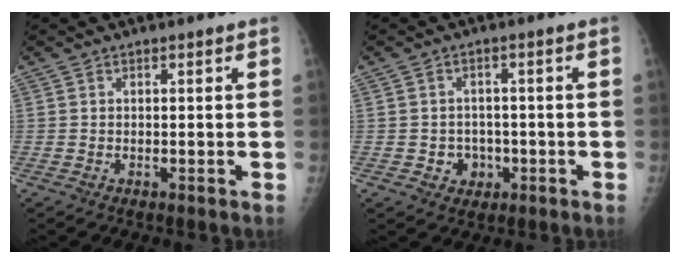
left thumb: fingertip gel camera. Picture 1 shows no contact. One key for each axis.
{"total": 4.0, "fx": -1.2, "fy": 3.5, "fz": 1.4, "tx": 0.004, "ty": 0.008, "tz": -0.012}